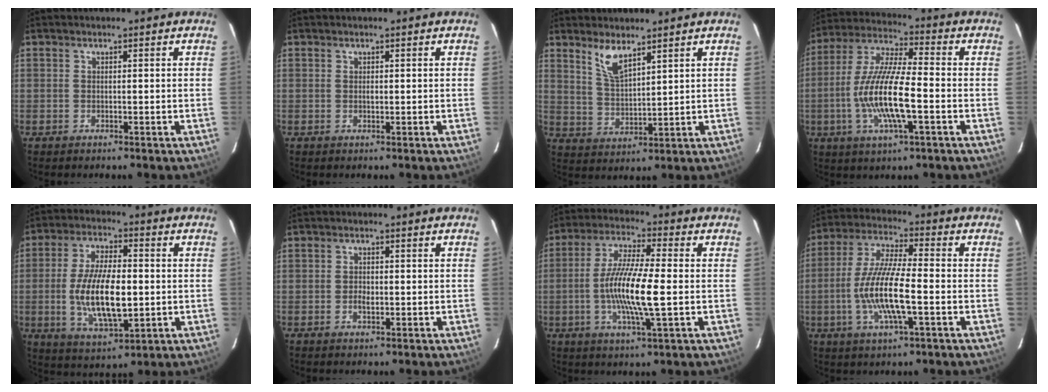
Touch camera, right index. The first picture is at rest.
{"total": 0.5, "force": [0.1, 0.4, 0.3], "torque": [-0.006, 0.002, 0.003]}
{"total": 6.0, "force": [4.3, 1.7, 3.8], "torque": [-0.075, -0.004, 0.092]}
{"total": 14.8, "force": [-3.4, 3.1, 14.1], "torque": [-0.284, -0.007, -0.067]}
{"total": 14.4, "force": [-1.5, 5.8, 13.1], "torque": [-0.252, -0.008, -0.020]}
{"total": 1.7, "force": [-0.4, 1.2, 1.2], "torque": [-0.021, 0.000, -0.007]}
{"total": 12.7, "force": [-1.8, 1.6, 12.4], "torque": [-0.241, -0.003, -0.039]}
{"total": 13.2, "force": [-3.1, 2.6, 12.5], "torque": [-0.255, -0.006, -0.061]}